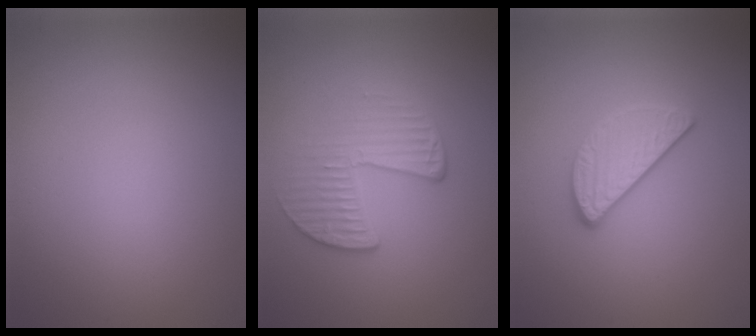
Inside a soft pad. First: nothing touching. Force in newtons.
{"total": 2.8, "press": 2.0, "slide": 1.9}
{"total": 2.9, "press": 2.4, "slide": 1.6}